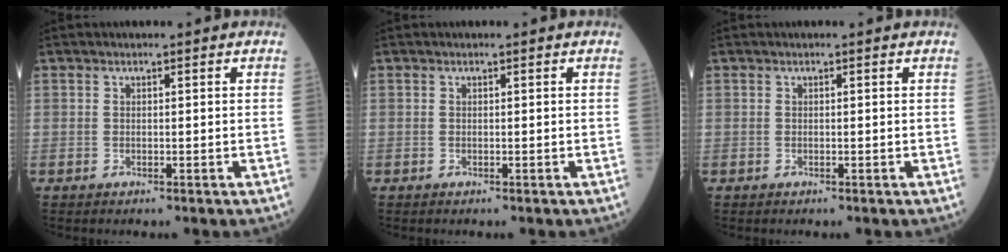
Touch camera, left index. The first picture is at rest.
{"total": 0.0}
{"total": 0.0}